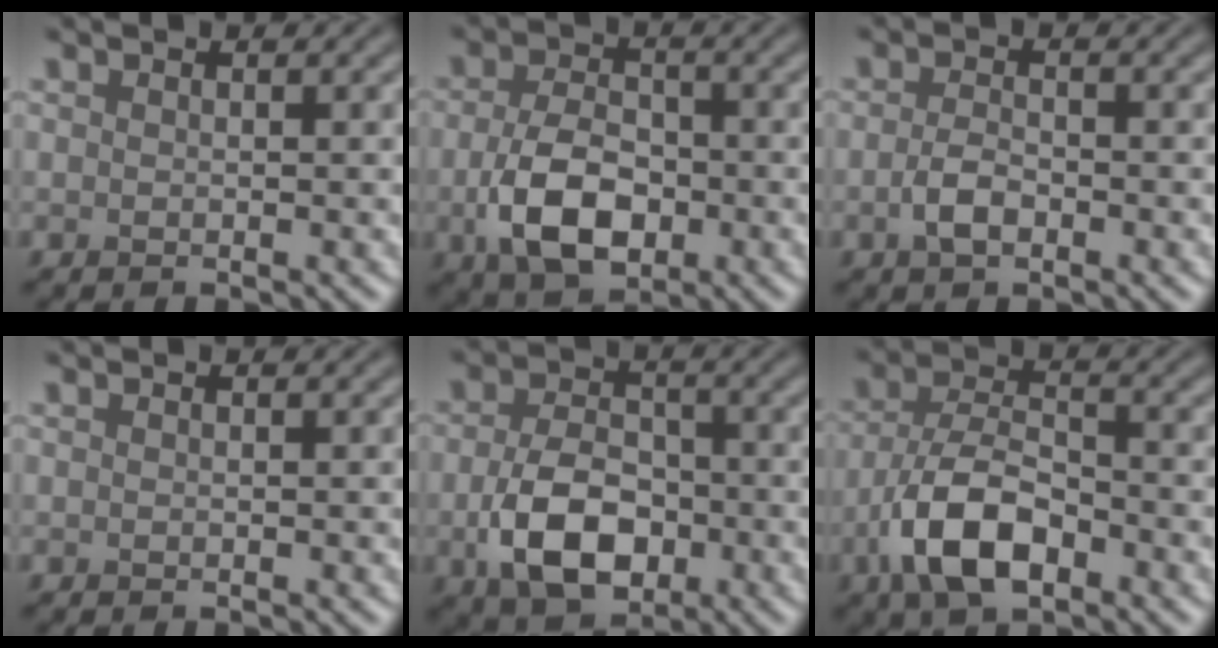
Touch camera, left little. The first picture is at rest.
{"total": 6.4, "force": [-1.8, 4.0, 4.7], "torque": [-0.105, -0.010, -0.033]}
{"total": 2.0, "force": [-0.9, 1.0, 1.5], "torque": [-0.034, 0.000, -0.021]}
{"total": 0.0}
{"total": 7.0, "force": [-2.0, 4.6, 4.9], "torque": [-0.105, -0.012, -0.034]}
{"total": 7.1, "force": [-3.5, 3.3, 5.2], "torque": [-0.100, -0.001, -0.076]}